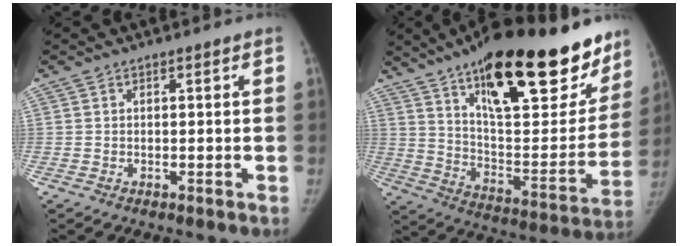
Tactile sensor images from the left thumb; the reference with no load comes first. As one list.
[{"total": 33.2, "force": [21.0, 11.7, 22.9], "torque": [-0.297, -0.068, 0.318]}]